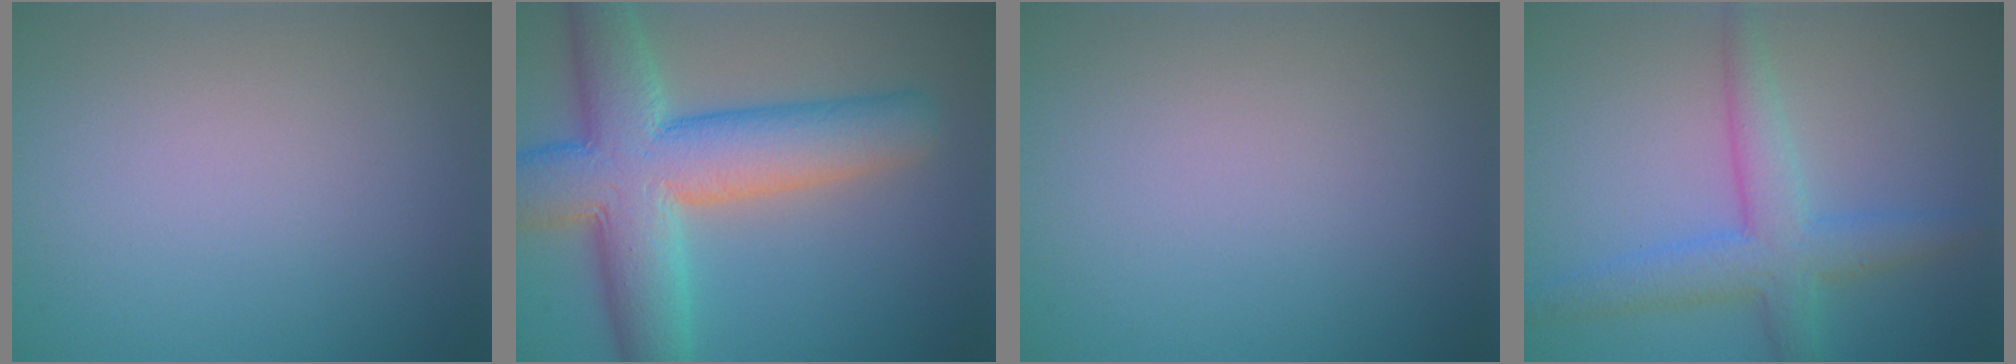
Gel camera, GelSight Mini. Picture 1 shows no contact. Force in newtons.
{"total": 11.2, "press": 11.2, "slide": 0.4}
{"total": 0.0}
{"total": 4.7, "press": 4.7, "slide": 0.3}